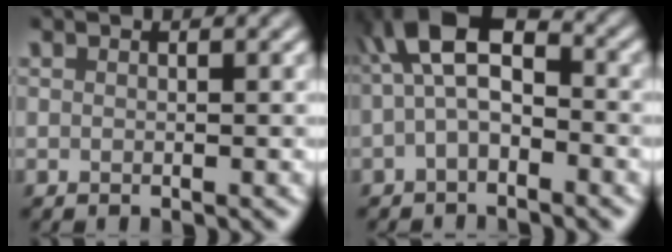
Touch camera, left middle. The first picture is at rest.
{"total": 5.7, "force": [-0.4, 3.1, 4.7], "torque": [-0.090, 0.023, -0.021]}